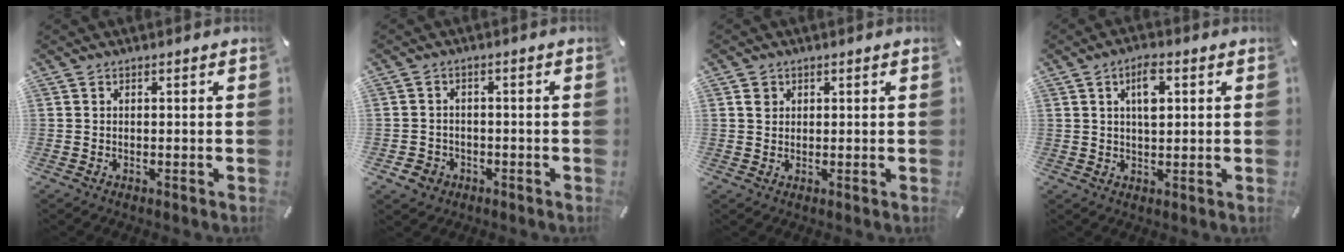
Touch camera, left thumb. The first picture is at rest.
{"total": 3.8, "force": [-1.9, 3.2, 0.7], "torque": [-0.010, 0.009, -0.035]}
{"total": 1.8, "force": [0.7, 1.6, 0.4], "torque": [0.005, -0.003, 0.009]}
{"total": 6.0, "force": [2.0, 2.8, 4.9], "torque": [-0.081, 0.000, 0.028]}